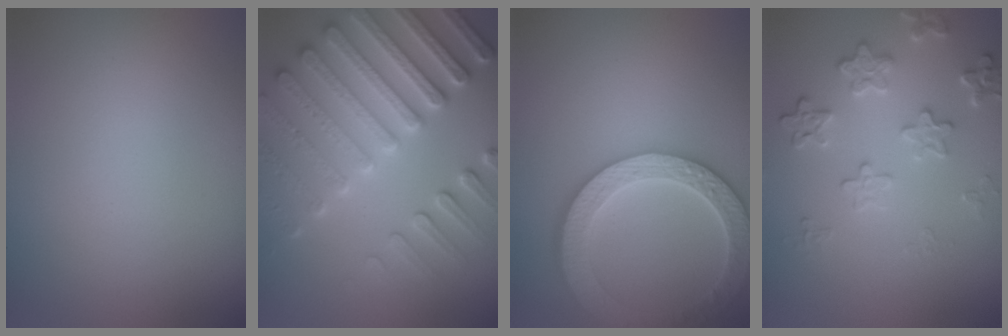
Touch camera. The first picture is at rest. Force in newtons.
{"total": 7.6, "press": 7.3, "slide": 1.9}
{"total": 5.8, "press": 5.2, "slide": 2.4}
{"total": 2.9, "press": 2.3, "slide": 1.8}